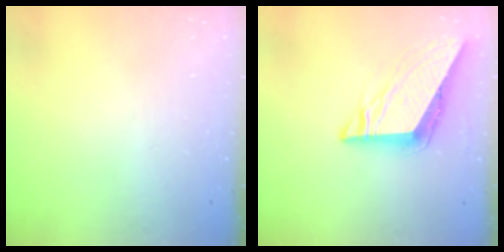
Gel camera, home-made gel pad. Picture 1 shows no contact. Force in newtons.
{"total": 8.8, "press": 8.8, "slide": 0.9}